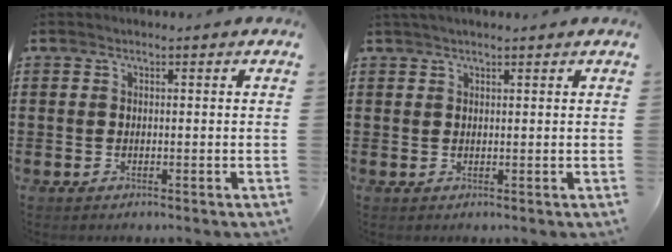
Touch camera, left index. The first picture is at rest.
{"total": 1.1, "force": [1.0, 0.1, 0.5], "torque": [-0.011, 0.001, 0.019]}